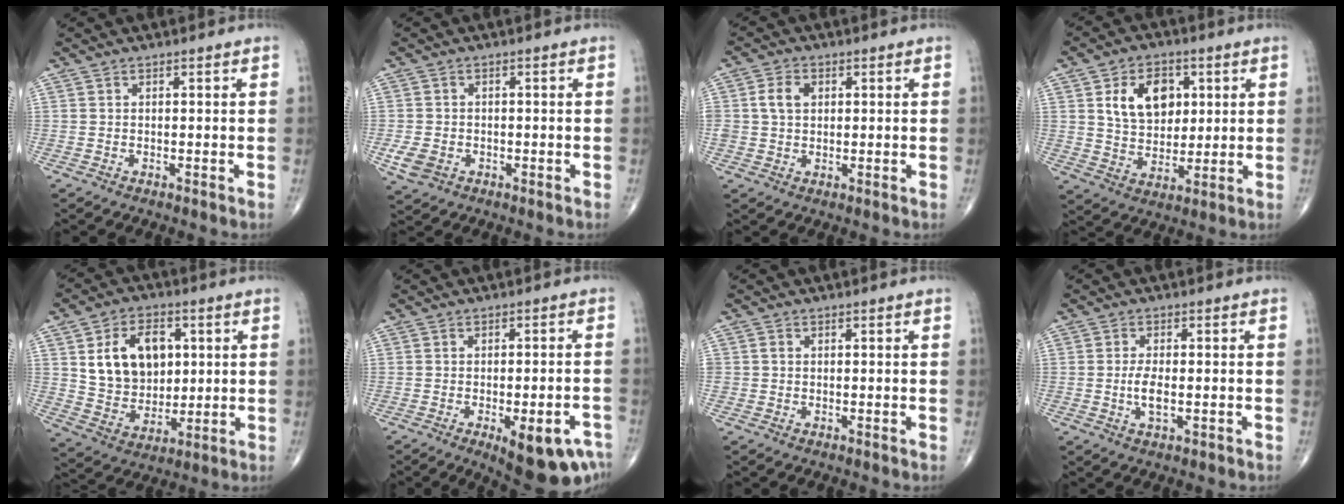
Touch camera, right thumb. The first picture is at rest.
{"total": 4.3, "force": [-1.4, 3.3, 2.4], "torque": [-0.048, -0.001, -0.019]}
{"total": 4.5, "force": [0.9, 3.4, 2.8], "torque": [-0.048, 0.003, 0.015]}
{"total": 11.6, "force": [3.6, 8.2, 7.4], "torque": [-0.085, -0.012, 0.067]}
{"total": 14.3, "force": [3.5, 10.3, 9.3], "torque": [-0.115, -0.011, 0.069]}
{"total": 12.8, "force": [-6.6, 4.5, 10.0], "torque": [-0.089, 0.021, -0.076]}
{"total": 1.0, "force": [0.0, 0.9, 0.3], "torque": [0.000, 0.002, -0.001]}
{"total": 3.9, "force": [-0.6, 1.6, 3.5], "torque": [-0.070, -0.004, -0.012]}